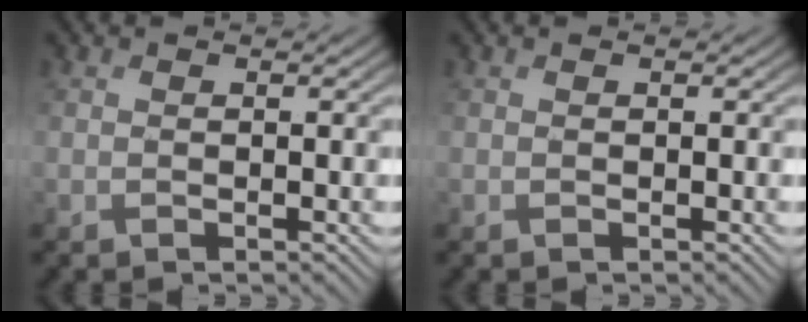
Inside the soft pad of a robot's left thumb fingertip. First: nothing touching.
{"total": 0.0}